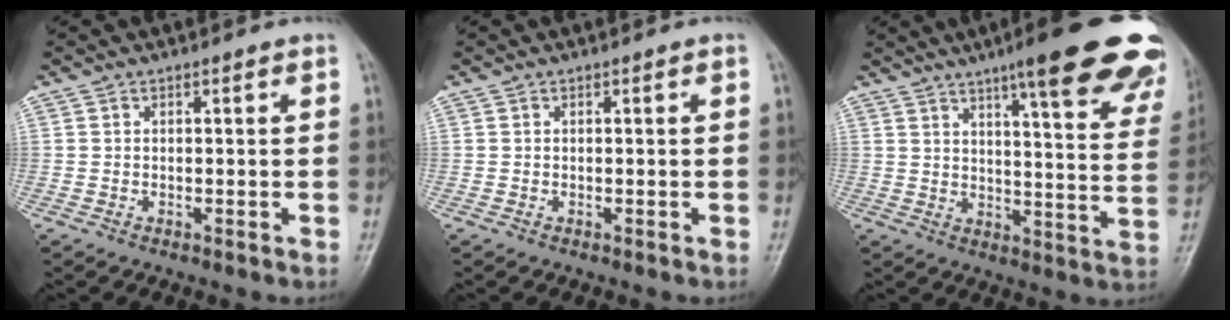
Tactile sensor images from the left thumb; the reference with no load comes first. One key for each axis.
{"total": 0.0}
{"total": 25.1, "fx": 17.1, "fy": 4.8, "fz": 17.8, "tx": -0.199, "ty": -0.061, "tz": 0.207}